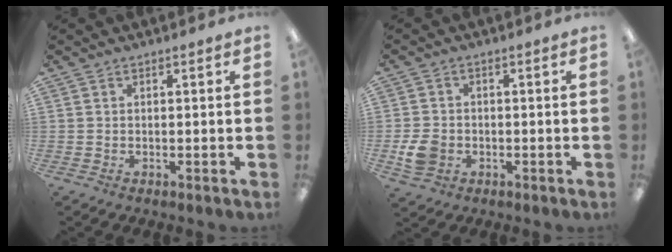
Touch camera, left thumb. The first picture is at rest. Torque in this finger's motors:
{"motor_torque": [-0.38, 0.63, -0.13, 0.12, 0.01]}